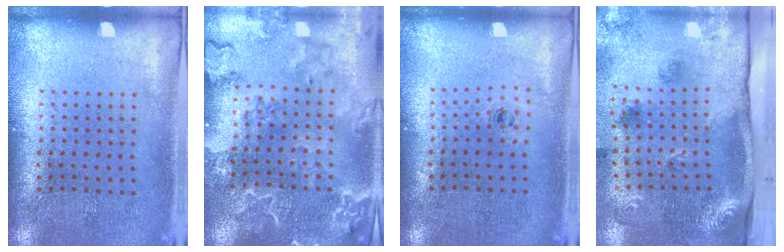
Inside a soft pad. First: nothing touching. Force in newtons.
{"total": 2.8, "press": 2.6, "slide": 1.0}
{"total": 0.6, "press": 0.3, "slide": 0.5}
{"total": 3.0, "press": 2.0, "slide": 2.2}